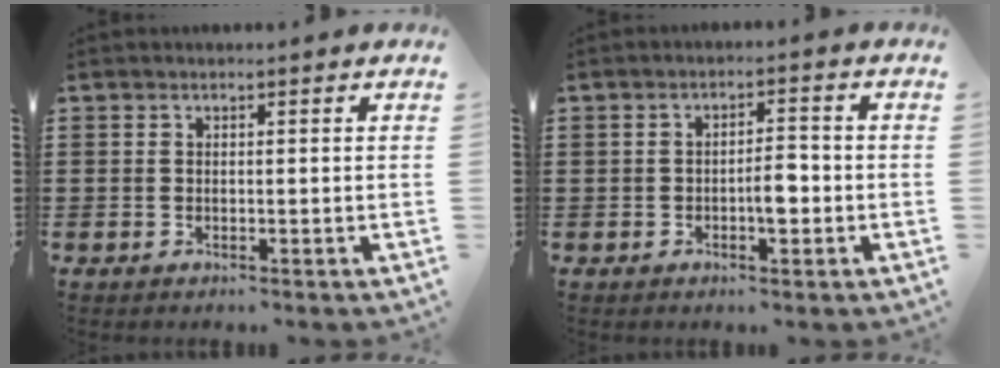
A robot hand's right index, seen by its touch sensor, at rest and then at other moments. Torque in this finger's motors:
{"motor_torque": [1.09, 0.65, 0.18, 0.05]}